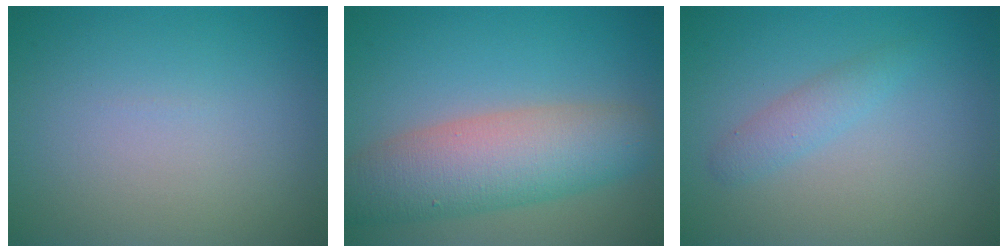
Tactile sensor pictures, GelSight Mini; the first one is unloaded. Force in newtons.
{"total": 7.5, "press": 7.5, "slide": 0.4}
{"total": 1.6, "press": 1.6, "slide": 0.1}